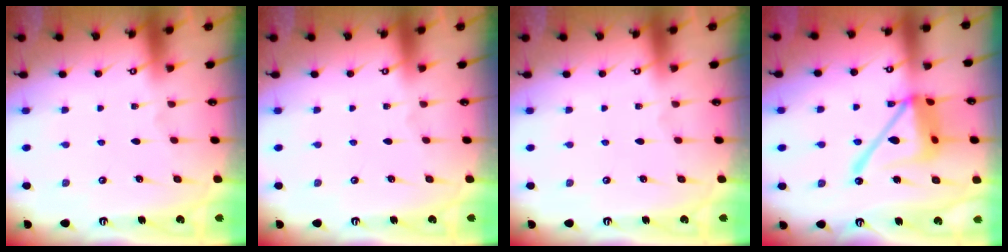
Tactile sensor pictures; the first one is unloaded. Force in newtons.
{"total": 0.0}
{"total": 0.0}
{"total": 17.6, "press": 17.5, "slide": 1.7}